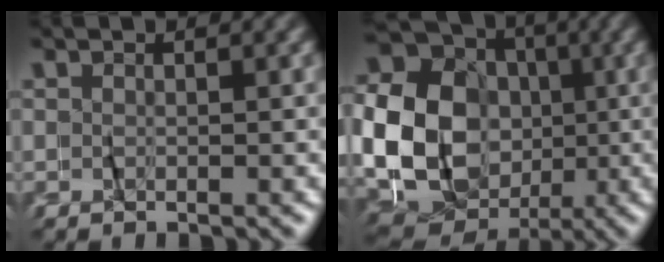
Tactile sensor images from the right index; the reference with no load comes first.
{"total": 17.8, "force": [0.0, 15.3, 9.0], "torque": [-0.186, -0.016, -0.015]}